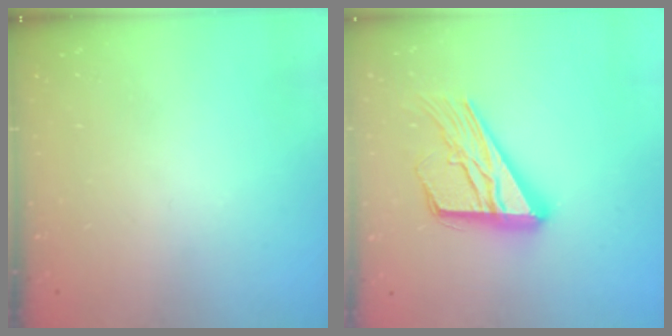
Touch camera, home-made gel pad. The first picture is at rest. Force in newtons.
{"total": 20.0, "press": 20.0, "slide": 1.8}